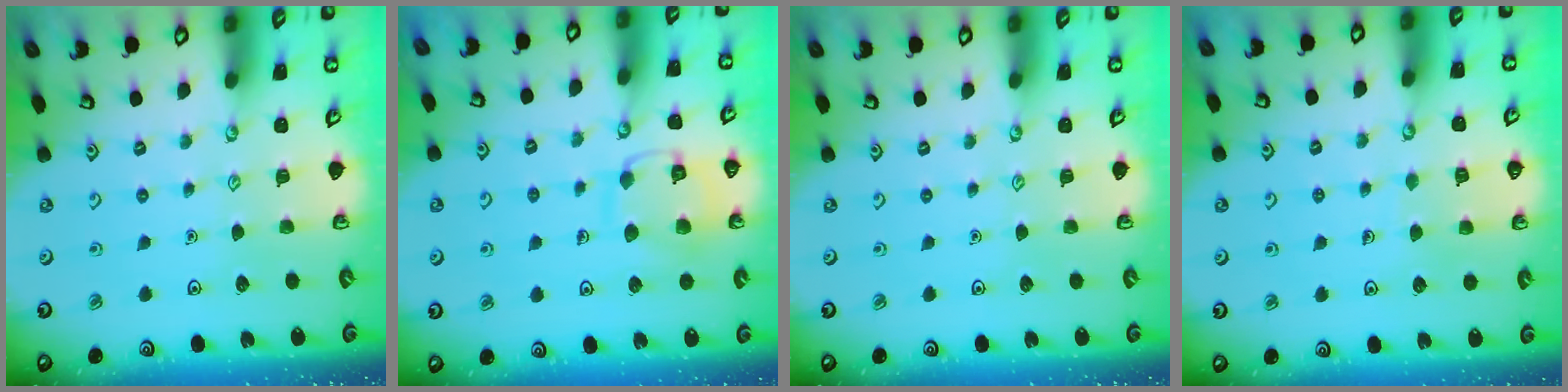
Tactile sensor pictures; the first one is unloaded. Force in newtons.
{"total": 12.1, "press": 12.0, "slide": 0.9}
{"total": 0.0}
{"total": 4.3, "press": 4.3, "slide": 0.4}